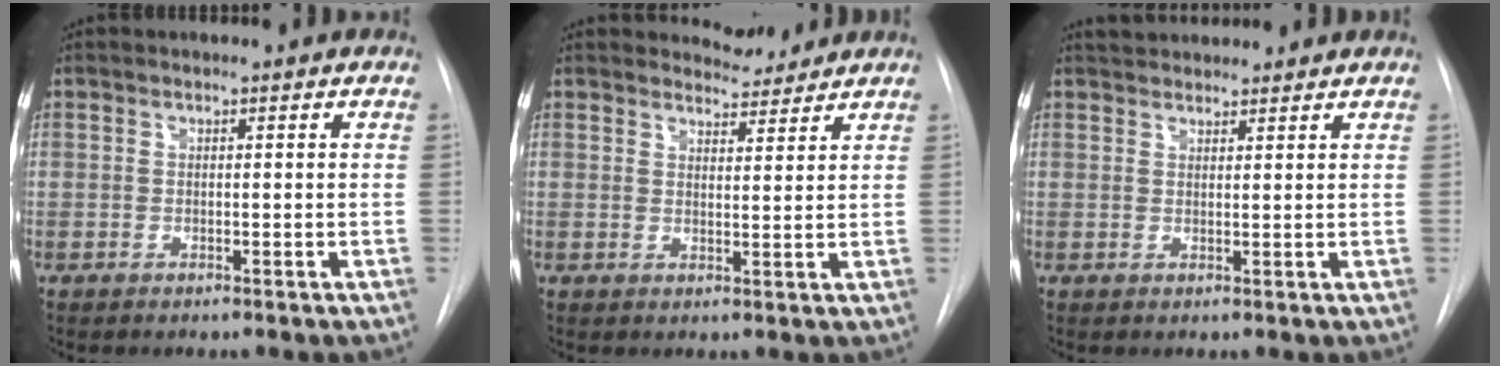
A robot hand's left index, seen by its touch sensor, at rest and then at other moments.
{"total": 3.2, "force": [3.1, 0.6, -0.3], "torque": [0.002, -0.014, 0.044]}
{"total": 4.9, "force": [4.6, 1.2, 1.0], "torque": [-0.014, 0.033, 0.067]}